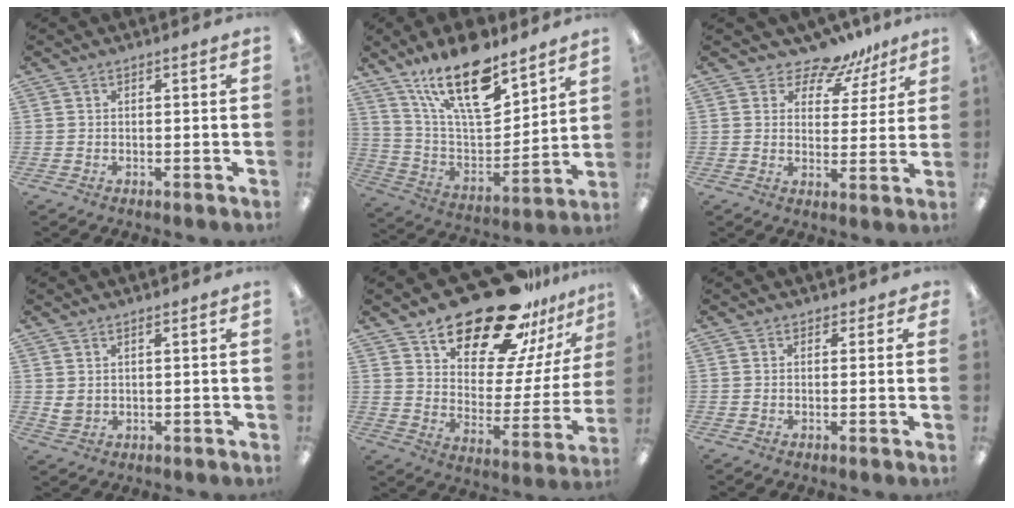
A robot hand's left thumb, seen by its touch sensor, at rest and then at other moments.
{"total": 21.6, "force": [14.4, 8.3, 13.9], "torque": [-0.251, -0.082, 0.247]}
{"total": 8.1, "force": [6.8, 3.9, 1.8], "torque": [-0.030, -0.052, 0.123]}
{"total": 2.4, "force": [1.3, 1.6, 1.2], "torque": [-0.028, 0.001, 0.024]}
{"total": 24.6, "force": [18.6, 10.6, 12.0], "torque": [-0.176, -0.122, 0.321]}
{"total": 1.5, "force": [0.6, 1.3, 0.5], "torque": [-0.001, 0.000, 0.010]}